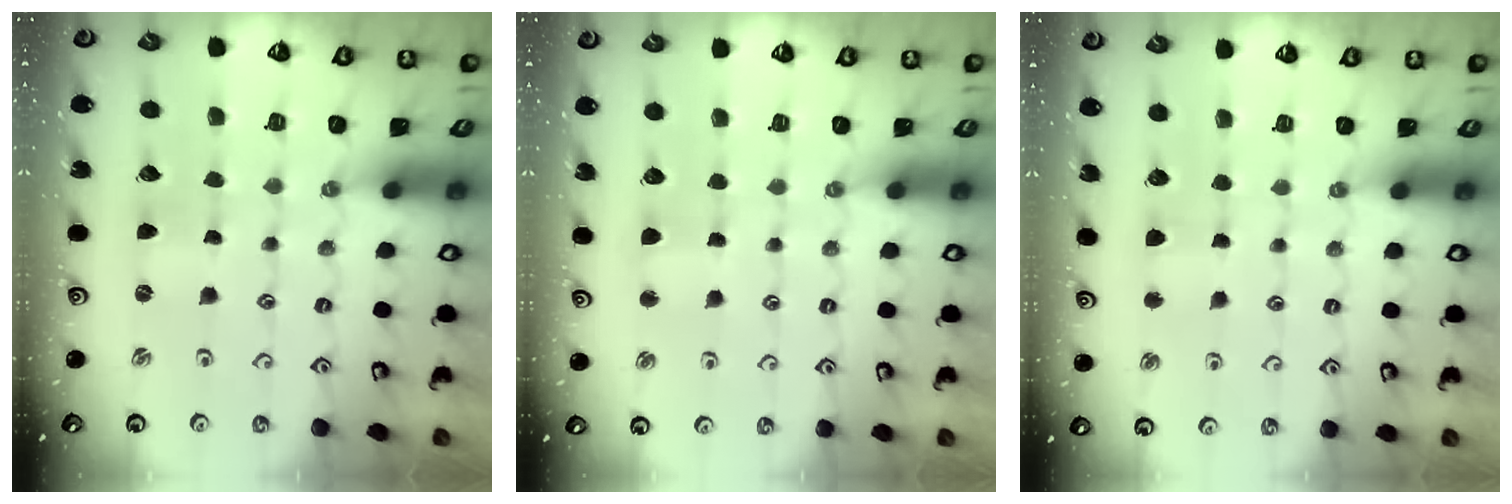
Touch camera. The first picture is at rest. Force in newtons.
{"total": 2.7, "press": 2.6, "slide": 0.3}
{"total": 2.8, "press": 2.8, "slide": 0.4}